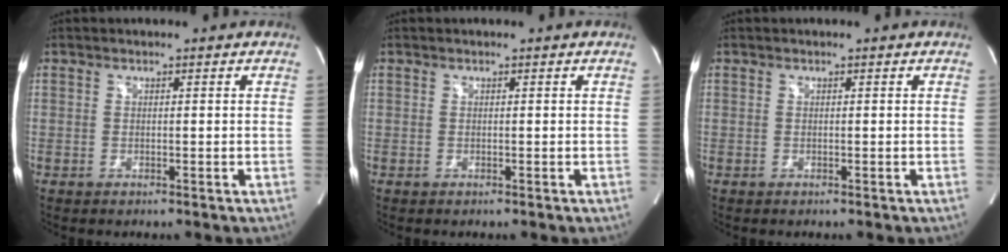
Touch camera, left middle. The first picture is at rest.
{"total": 0.0}
{"total": 0.0}